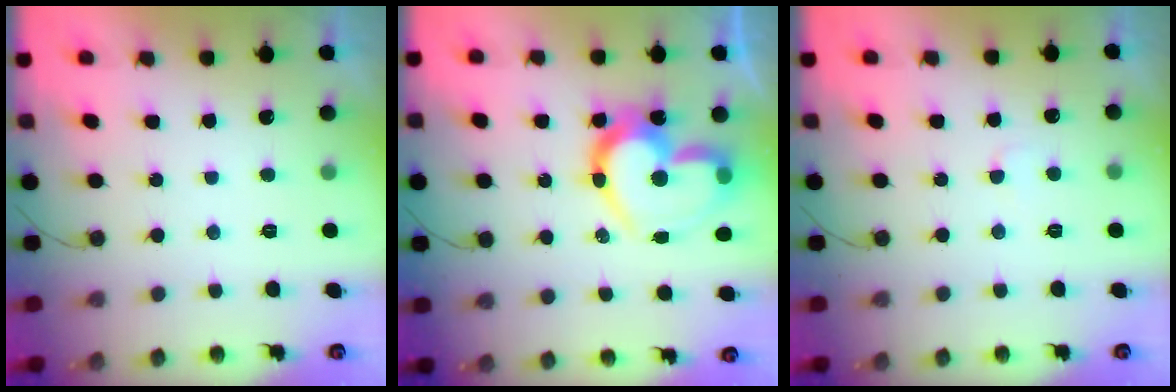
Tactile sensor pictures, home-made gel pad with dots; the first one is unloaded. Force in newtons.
{"total": 20.1, "press": 20.1, "slide": 1.2}
{"total": 2.7, "press": 2.7, "slide": 0.2}